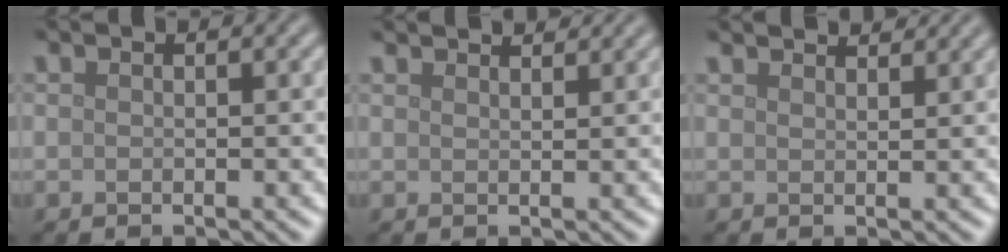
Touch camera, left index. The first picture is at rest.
{"total": 3.4, "force": [3.2, 0.7, 1.1], "torque": [-0.007, 0.007, 0.026]}
{"total": 3.9, "force": [3.6, 0.8, 1.3], "torque": [-0.009, 0.009, 0.031]}